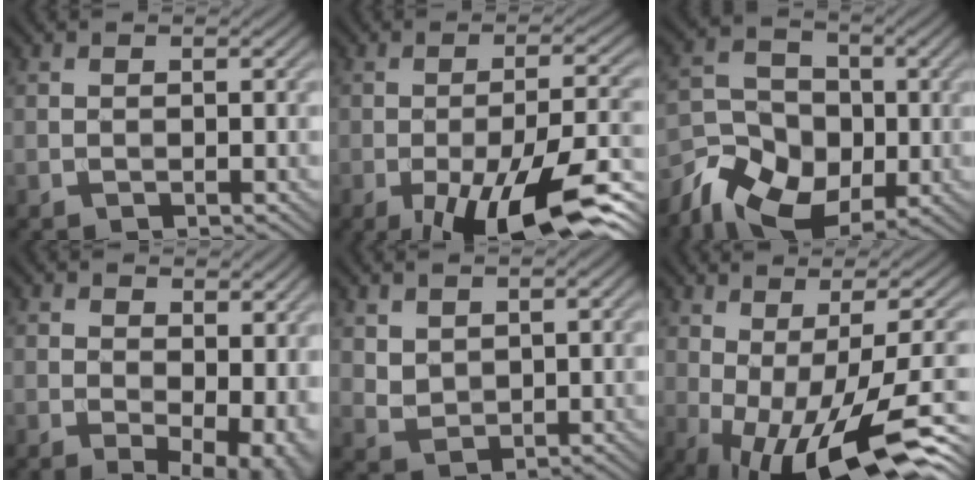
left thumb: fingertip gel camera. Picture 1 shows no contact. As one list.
[{"total": 15.4, "force": [-7.5, 4.8, 12.6], "torque": [-0.182, -0.002, -0.117]}, {"total": 10.6, "force": [-4.8, 7.6, 5.5], "torque": [-0.120, -0.015, -0.095]}, {"total": 9.0, "force": [0.5, 5.2, 7.3], "torque": [-0.086, -0.015, 0.026]}, {"total": 2.9, "force": [1.8, 1.8, 1.3], "torque": [-0.035, -0.005, 0.043]}, {"total": 14.0, "force": [-3.8, 4.3, 12.8], "torque": [-0.200, -0.009, -0.044]}]